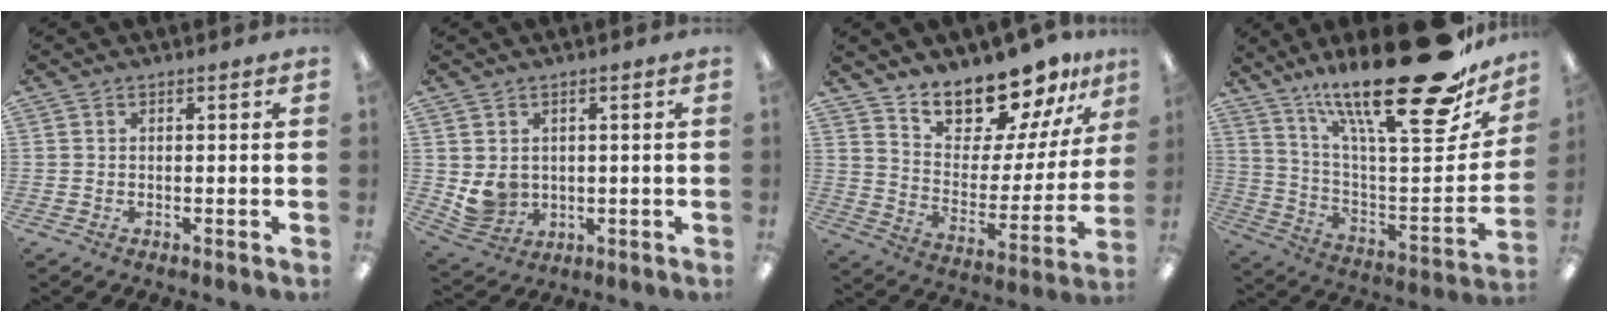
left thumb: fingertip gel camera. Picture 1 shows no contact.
{"total": 5.7, "force": [1.7, 5.0, 2.0], "torque": [-0.047, -0.008, 0.035]}
{"total": 15.2, "force": [13.9, 5.1, 3.7], "torque": [-0.063, -0.127, 0.249]}
{"total": 29.1, "force": [20.6, 7.1, 19.3], "torque": [-0.292, -0.135, 0.332]}